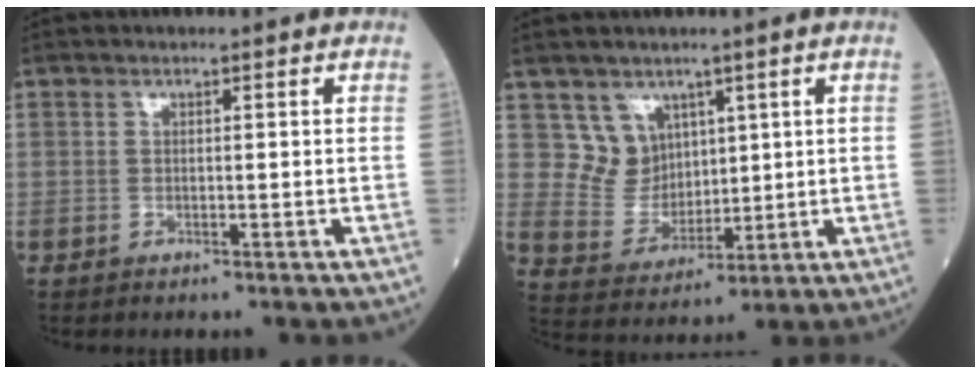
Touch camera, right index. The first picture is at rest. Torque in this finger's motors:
{"motor_torque": [-0.08, 0.17, 0.02, -0.01]}